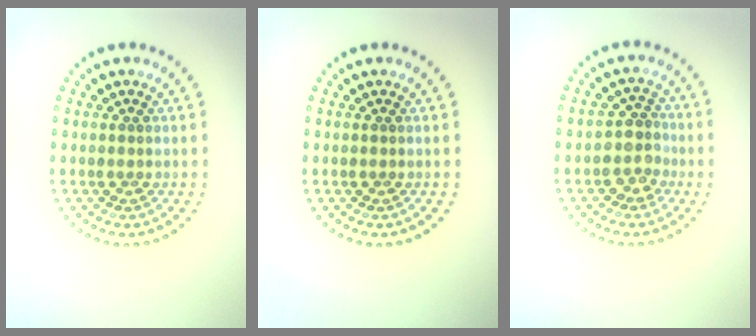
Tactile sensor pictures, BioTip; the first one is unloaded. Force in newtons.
{"total": 0.0}
{"total": 2.5, "press": 2.1, "slide": 1.3}